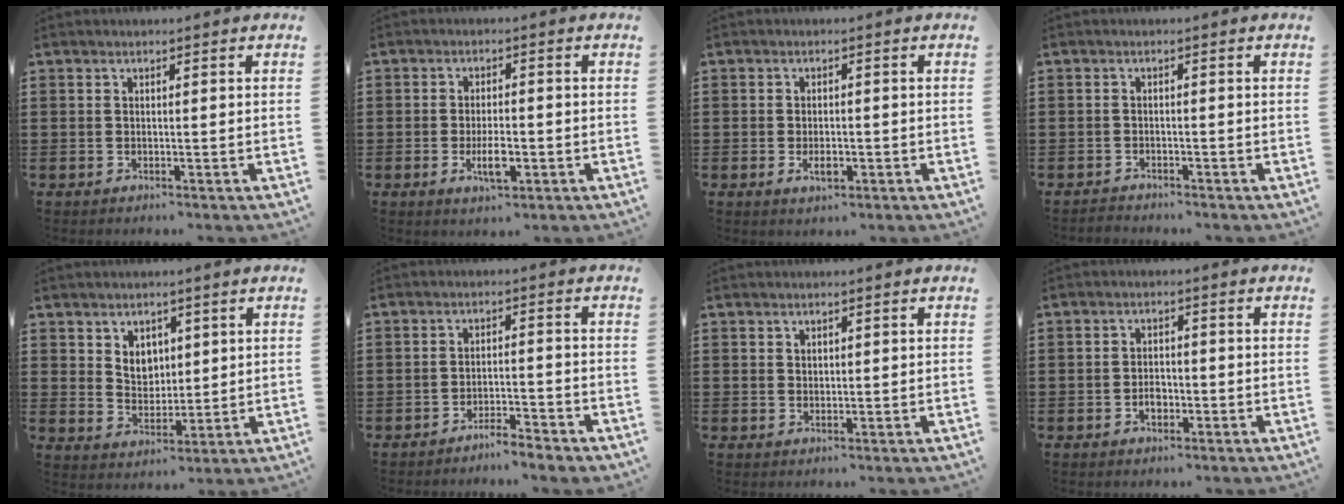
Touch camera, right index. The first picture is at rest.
{"total": 4.6, "force": [-1.5, 1.7, 4.0], "torque": [-0.082, 0.000, -0.029]}
{"total": 2.3, "force": [-0.8, 1.1, 1.8], "torque": [-0.036, 0.000, -0.014]}
{"total": 1.2, "force": [-1.2, 0.1, -0.1], "torque": [-0.003, 0.001, -0.025]}
{"total": 4.3, "force": [2.5, 3.3, 1.1], "torque": [-0.028, 0.005, 0.044]}
{"total": 3.0, "force": [-3.0, -0.2, 0.3], "torque": [-0.009, 0.000, -0.062]}
{"total": 0.9, "force": [0.7, 0.5, 0.0], "torque": [-0.001, 0.002, 0.014]}
{"total": 2.3, "force": [-0.9, 1.3, 1.7], "torque": [-0.027, -0.005, -0.018]}